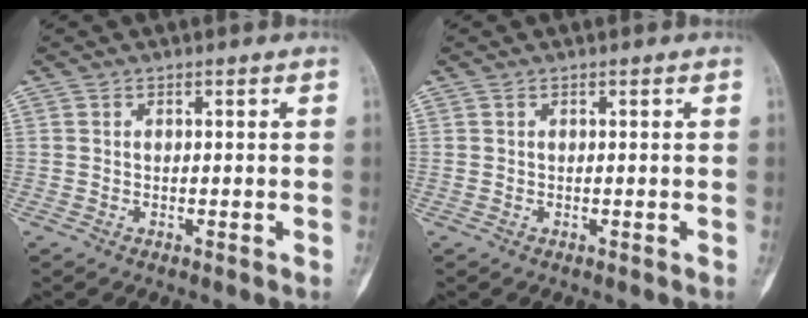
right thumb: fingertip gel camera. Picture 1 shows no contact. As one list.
[{"total": 0.0}]